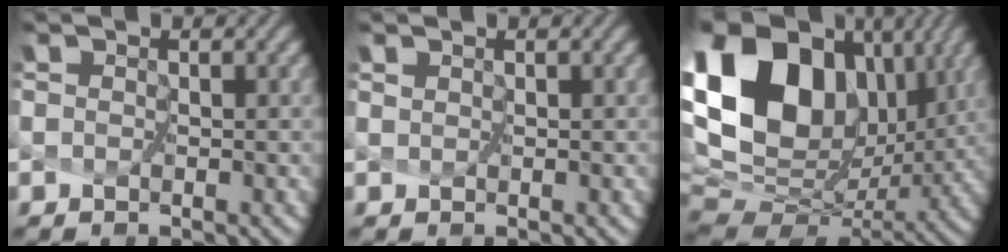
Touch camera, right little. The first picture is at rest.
{"total": 0.5, "force": [0.5, 0.1, 0.2], "torque": [0.001, 0.001, 0.005]}
{"total": 17.9, "force": [7.0, 11.9, 11.4], "torque": [-0.244, 0.033, 0.136]}